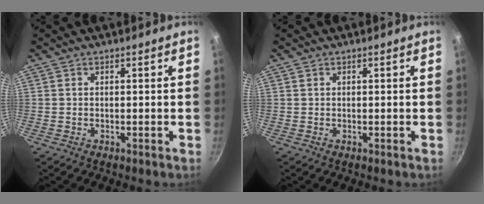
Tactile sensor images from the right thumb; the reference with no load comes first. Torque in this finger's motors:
{"motor_torque": [-0.08, -0.21, -0.28, 0.17, -0.01]}